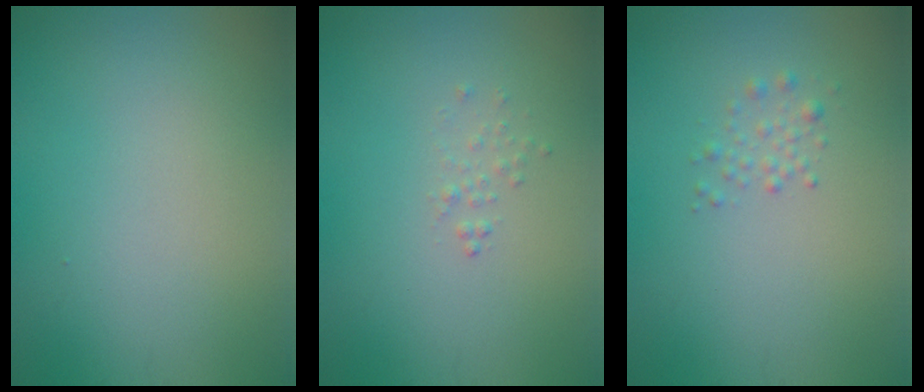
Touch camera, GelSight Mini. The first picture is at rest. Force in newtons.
{"total": 0.7, "press": 0.7, "slide": 0.1}
{"total": 1.5, "press": 1.5, "slide": 0.0}